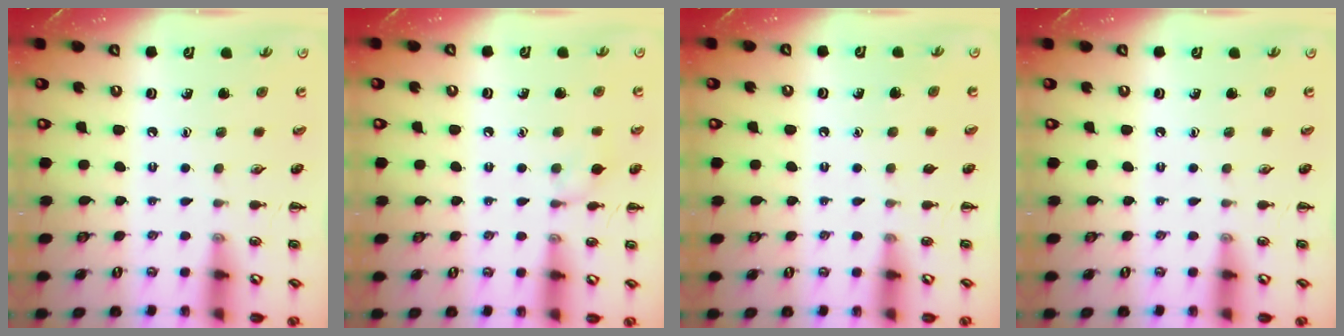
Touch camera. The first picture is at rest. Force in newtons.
{"total": 6.2, "press": 5.9, "slide": 1.9}
{"total": 0.6, "press": 0.6, "slide": 0.0}
{"total": 0.0}